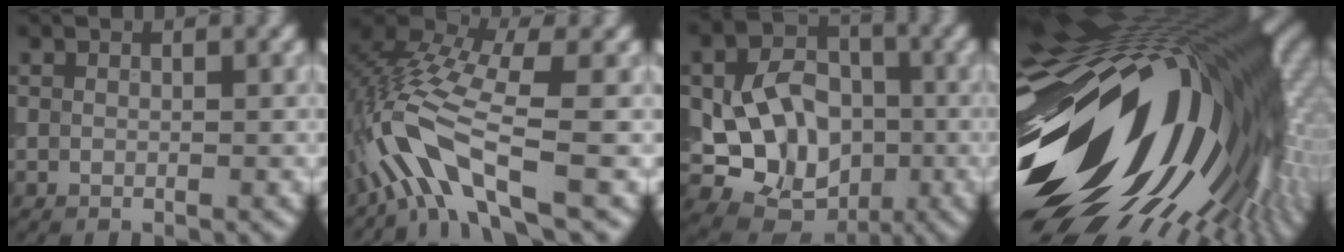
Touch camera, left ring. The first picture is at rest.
{"total": 8.3, "force": [-3.5, 2.4, 7.2], "torque": [-0.151, 0.014, -0.078]}
{"total": 9.3, "force": [-1.3, 7.4, 5.6], "torque": [-0.101, -0.009, -0.019]}
{"total": 21.4, "force": [0.9, 11.0, 18.3], "torque": [-0.302, -0.058, 0.017]}